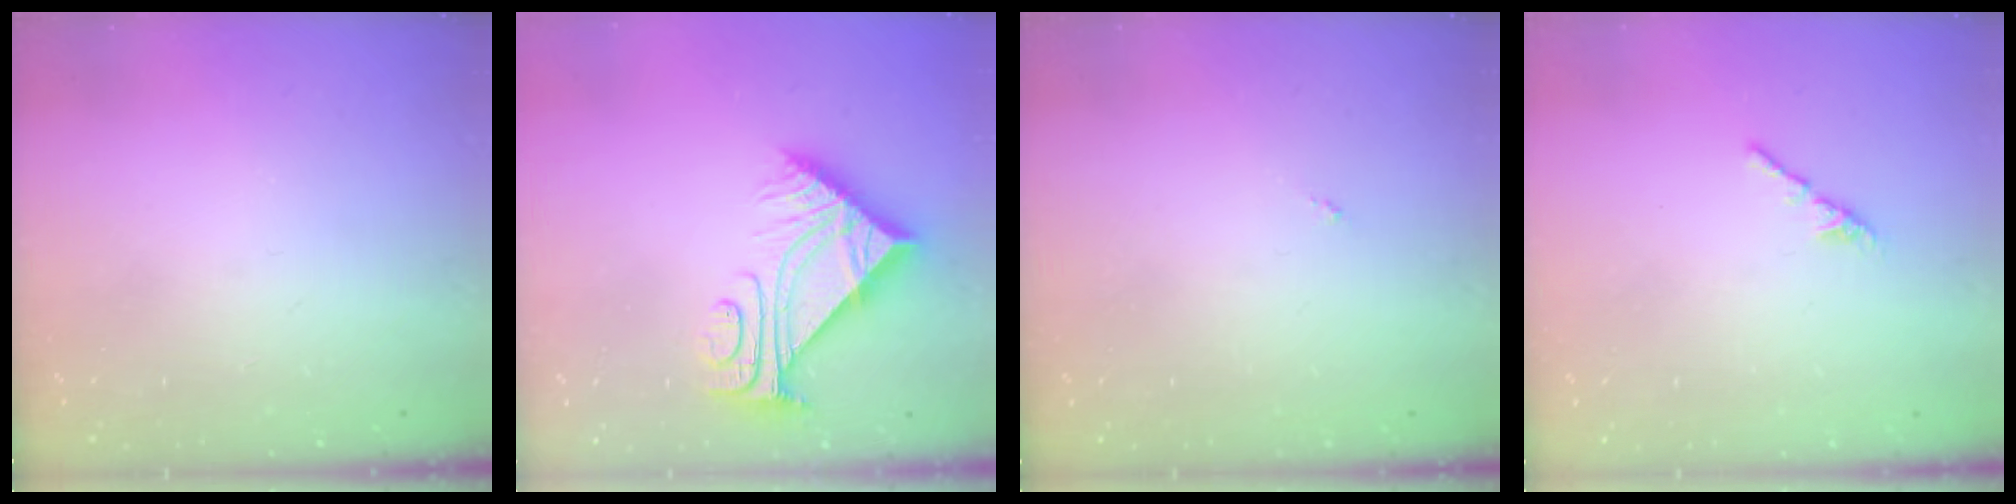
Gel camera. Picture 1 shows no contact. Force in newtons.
{"total": 9.0, "press": 8.9, "slide": 1.0}
{"total": 0.0}
{"total": 2.4, "press": 2.3, "slide": 0.8}